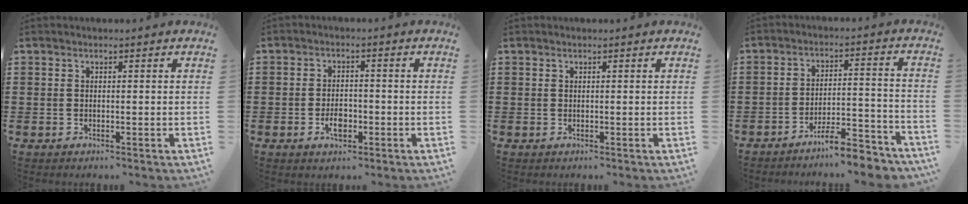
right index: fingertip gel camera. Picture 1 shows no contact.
{"total": 3.4, "force": [-1.3, 1.8, 2.6], "torque": [-0.047, 0.002, -0.022]}
{"total": 0.0}
{"total": 7.0, "force": [-6.3, 0.5, 2.8], "torque": [-0.042, 0.006, -0.116]}